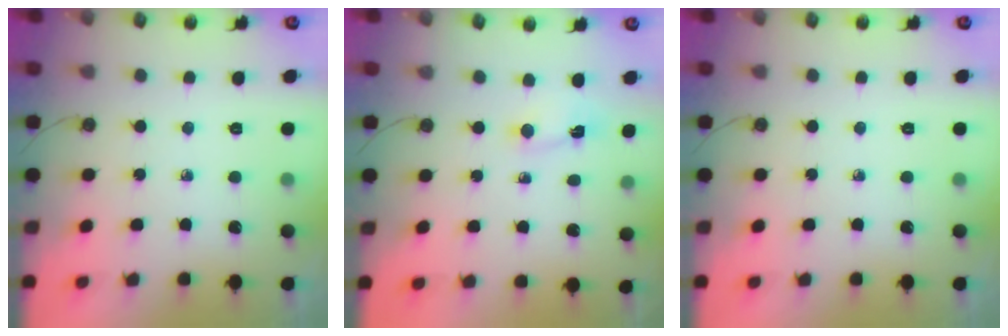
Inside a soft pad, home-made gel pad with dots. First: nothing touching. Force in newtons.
{"total": 1.4, "press": 1.4, "slide": 0.1}
{"total": 0.0}